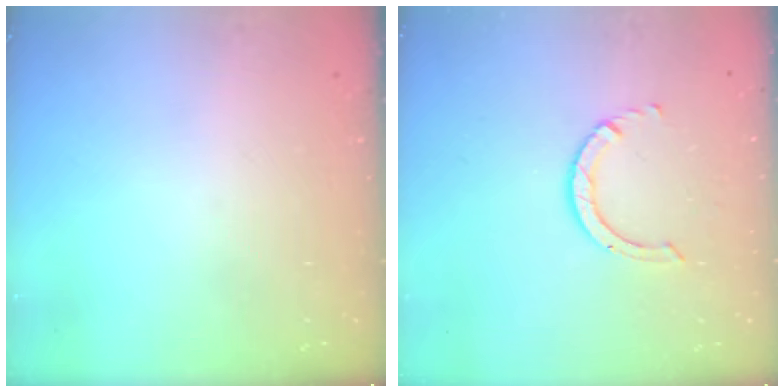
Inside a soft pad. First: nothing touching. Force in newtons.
{"total": 3.6, "press": 3.6, "slide": 0.6}